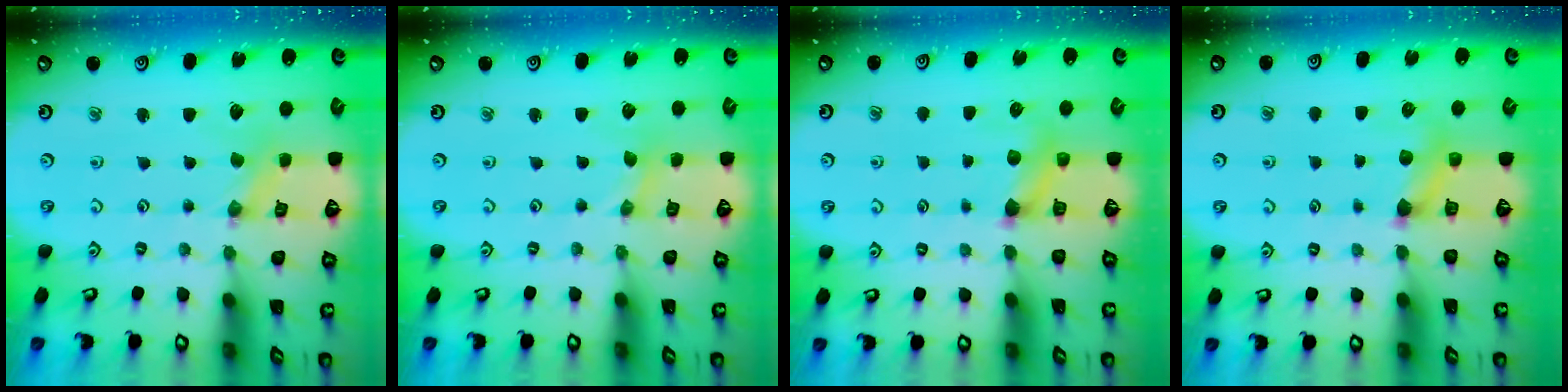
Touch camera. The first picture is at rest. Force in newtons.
{"total": 0.0}
{"total": 5.0, "press": 5.0, "slide": 0.7}
{"total": 5.0, "press": 5.0, "slide": 0.7}